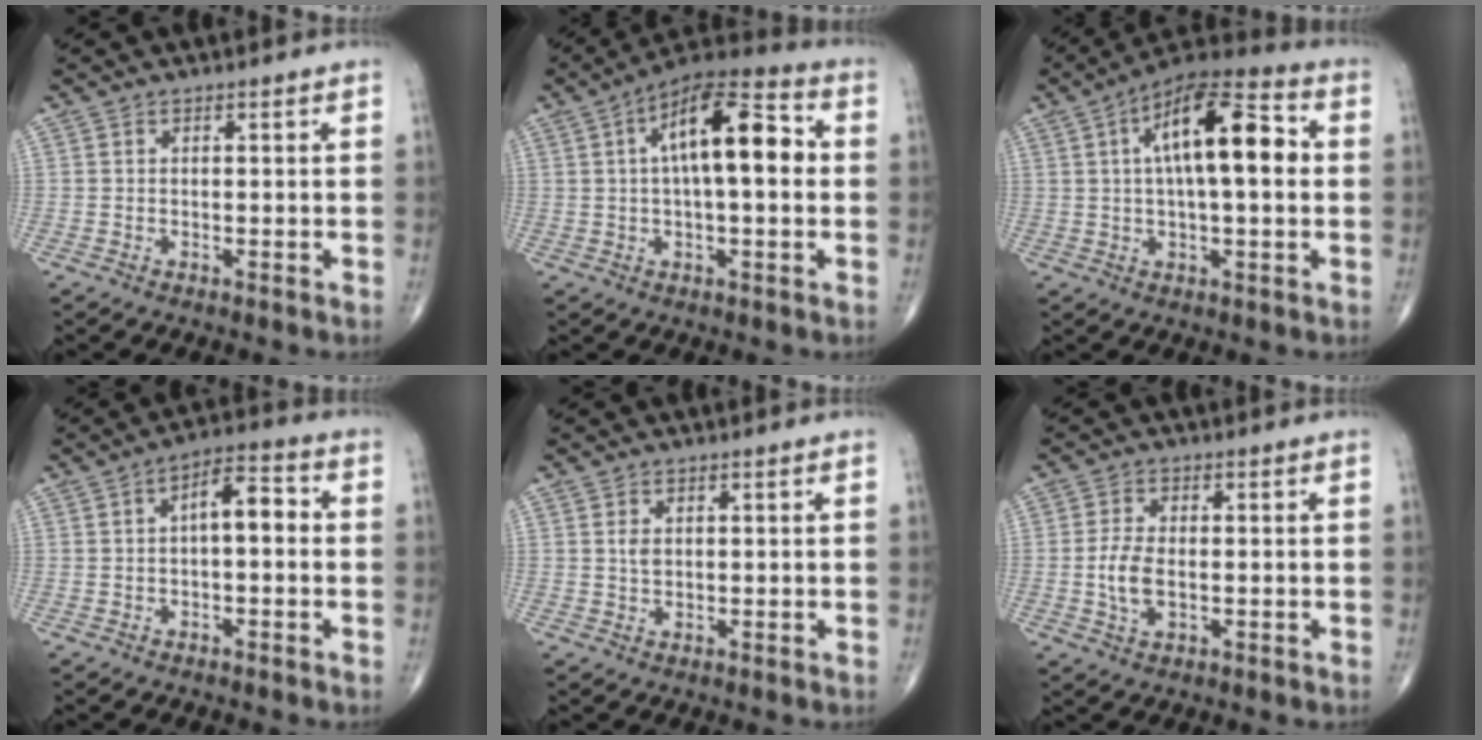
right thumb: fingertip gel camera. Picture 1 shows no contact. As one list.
[{"total": 16.6, "force": [2.8, 6.3, 15.1], "torque": [-0.233, 0.030, 0.034]}, {"total": 17.2, "force": [2.9, 6.4, 15.7], "torque": [-0.244, 0.028, 0.038]}, {"total": 7.1, "force": [0.4, 3.2, 6.3], "torque": [-0.086, 0.028, -0.003]}, {"total": 1.8, "force": [0.5, 1.1, 1.2], "torque": [-0.020, -0.003, 0.011]}, {"total": 5.5, "force": [-0.6, 2.9, 4.6], "torque": [-0.096, -0.002, -0.014]}]